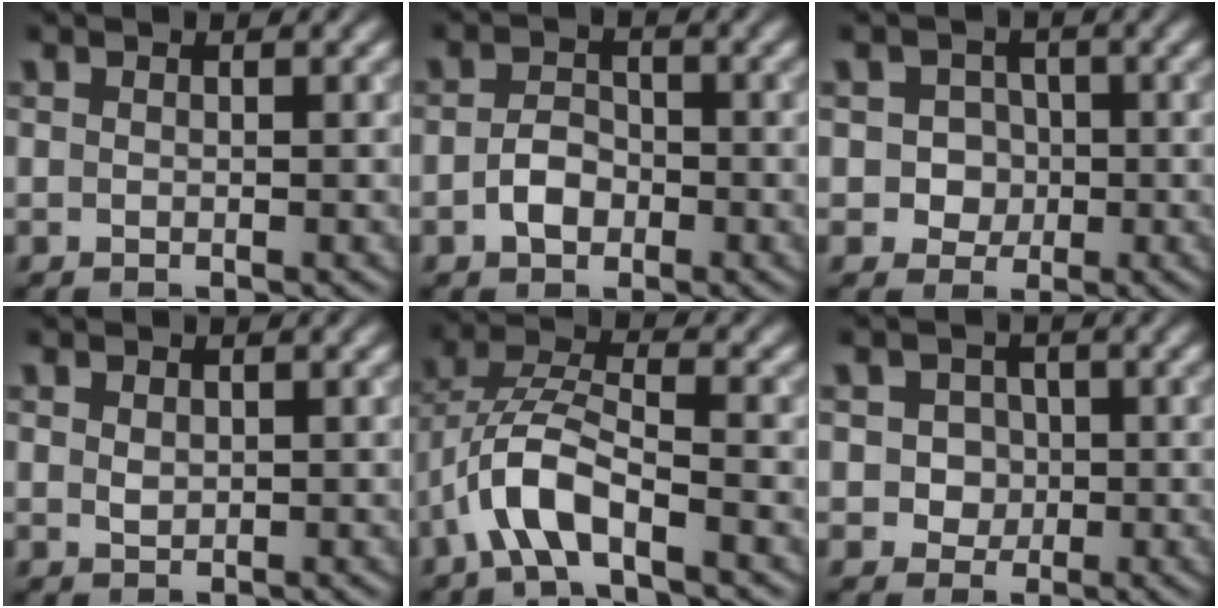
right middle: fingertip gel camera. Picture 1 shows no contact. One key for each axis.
{"total": 2.4, "fx": -0.9, "fy": 1.7, "fz": 1.5, "tx": -0.029, "ty": 0.003, "tz": -0.020}
{"total": 2.5, "fx": -0.2, "fy": 2.3, "fz": 0.9, "tx": 0.009, "ty": 0.004, "tz": -0.012}
{"total": 0.9, "fx": 0.3, "fy": 0.6, "fz": 0.5, "tx": -0.013, "ty": -0.002, "tz": 0.009}
{"total": 5.6, "fx": -2.9, "fy": 1.9, "fz": 4.5, "tx": -0.094, "ty": 0.010, "tz": -0.061}
{"total": 2.3, "fx": 0.1, "fy": 2.1, "fz": 0.9, "tx": 0.003, "ty": 0.007, "tz": 0.000}